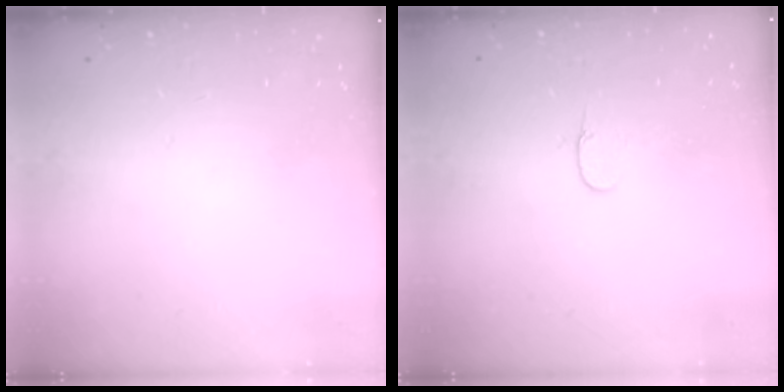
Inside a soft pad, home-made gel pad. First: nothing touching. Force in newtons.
{"total": 3.8, "press": 3.8, "slide": 0.4}